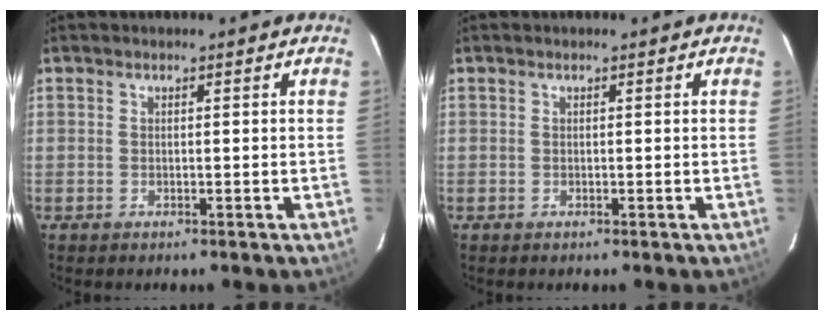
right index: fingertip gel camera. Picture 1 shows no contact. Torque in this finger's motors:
{"motor_torque": [0.00, 0.00, 0.04, 0.00]}